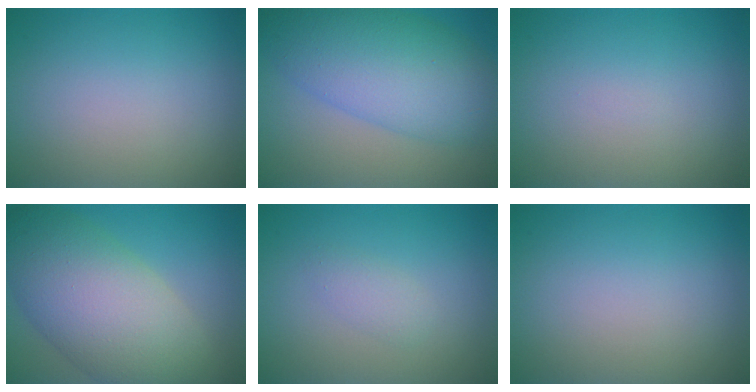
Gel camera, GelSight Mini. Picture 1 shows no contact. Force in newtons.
{"total": 9.6, "press": 9.6, "slide": 0.3}
{"total": 0.0}
{"total": 11.2, "press": 11.2, "slide": 0.3}
{"total": 1.3, "press": 1.3, "slide": 0.0}
{"total": 0.0}